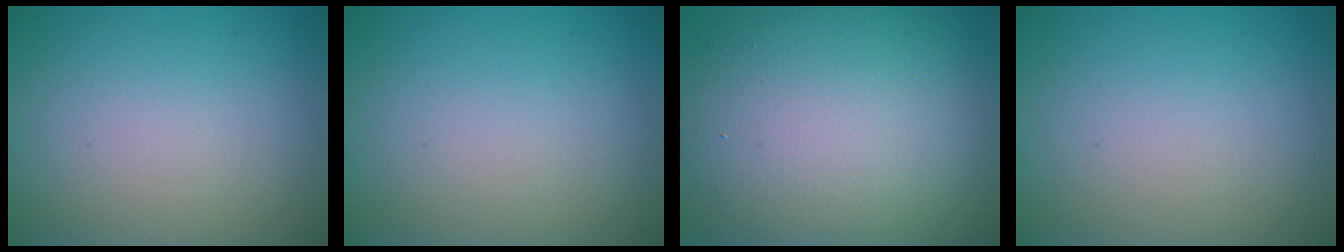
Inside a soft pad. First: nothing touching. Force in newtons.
{"total": 0.0}
{"total": 15.4, "press": 15.4, "slide": 0.7}
{"total": 0.0}